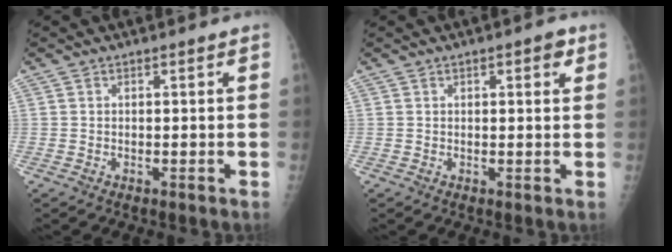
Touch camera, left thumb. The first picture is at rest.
{"total": 2.8, "force": [1.3, 1.1, 2.2], "torque": [-0.019, -0.001, 0.014]}